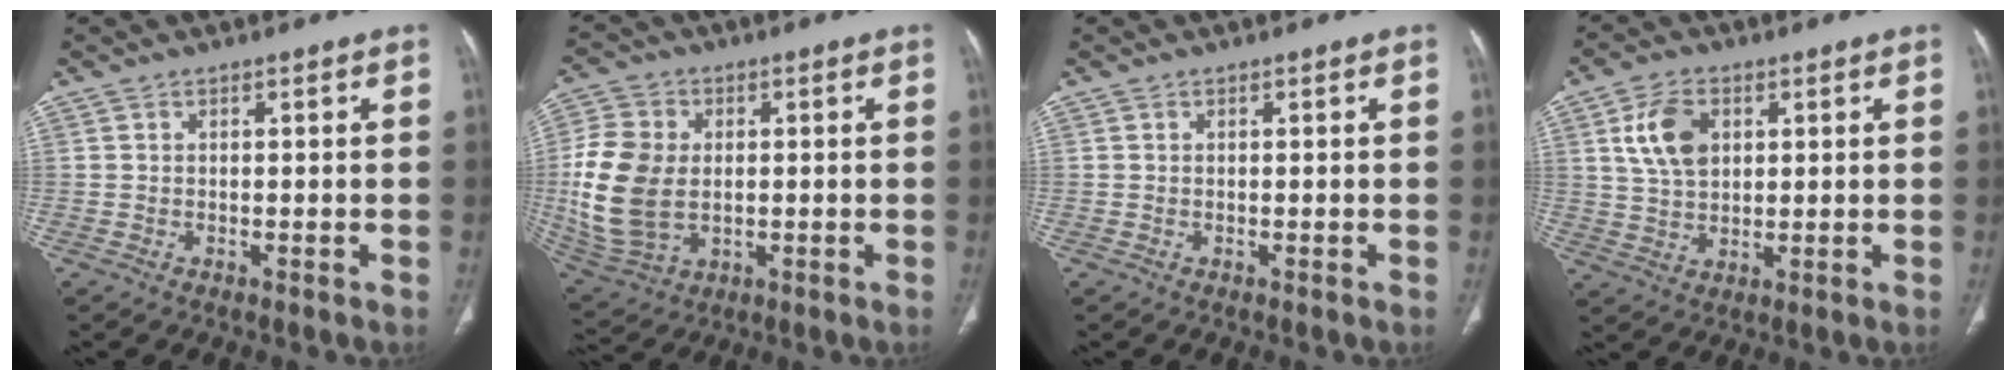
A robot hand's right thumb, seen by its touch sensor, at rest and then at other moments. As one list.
[{"total": 15.2, "force": [-0.2, 10.7, 10.8], "torque": [-0.228, -0.003, 0.009]}, {"total": 0.0}, {"total": 8.5, "force": [2.7, 5.6, 5.8], "torque": [-0.098, -0.007, 0.054]}]